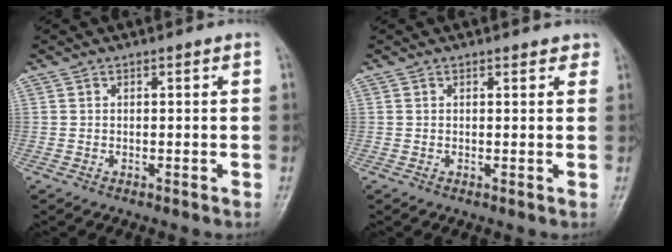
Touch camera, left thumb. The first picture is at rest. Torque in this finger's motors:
{"motor_torque": [-0.04, 0.00, 0.01, 0.08, 0.02]}